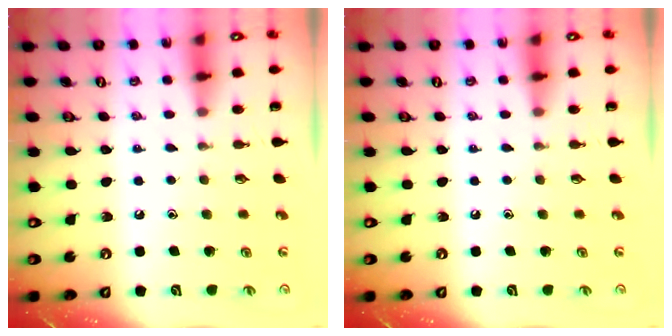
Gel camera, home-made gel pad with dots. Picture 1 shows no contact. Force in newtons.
{"total": 0.0}